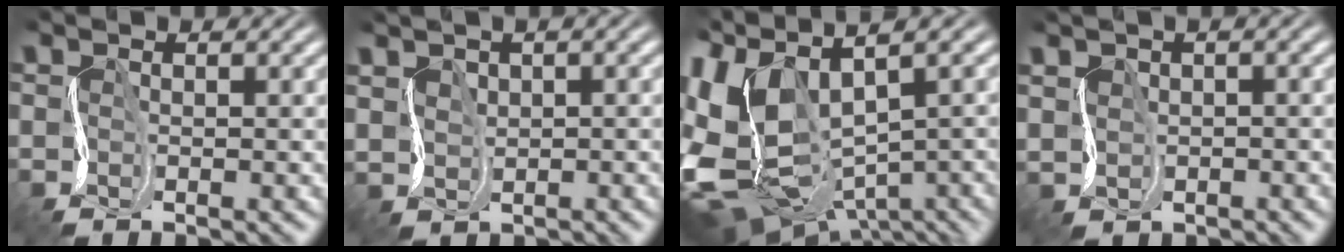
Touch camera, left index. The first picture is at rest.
{"total": 0.6, "force": [0.3, -0.1, -0.6], "torque": [0.005, -0.007, 0.016]}
{"total": 10.1, "force": [-1.7, 5.3, 8.4], "torque": [-0.218, -0.013, 0.004]}
{"total": 0.7, "force": [-0.2, 0.1, -0.6], "torque": [0.007, -0.007, 0.008]}